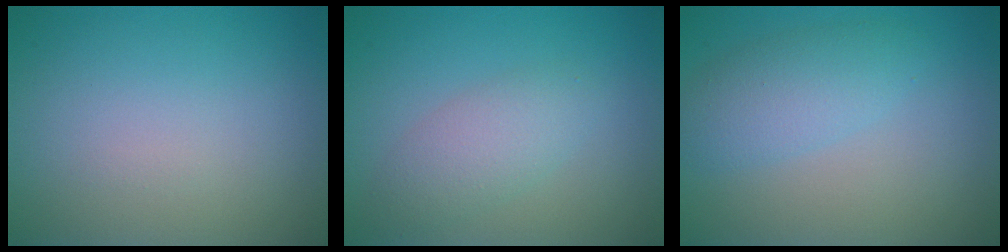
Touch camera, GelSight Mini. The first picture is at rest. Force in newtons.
{"total": 2.8, "press": 2.8, "slide": 0.0}
{"total": 3.3, "press": 3.3, "slide": 0.1}